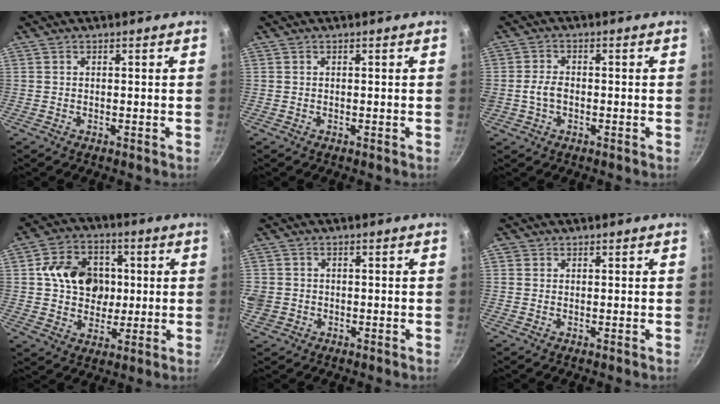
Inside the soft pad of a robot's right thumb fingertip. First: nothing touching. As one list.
[{"total": 0.0}, {"total": 3.8, "force": [-0.7, 2.7, 2.6], "torque": [-0.043, 0.014, -0.014]}, {"total": 13.7, "force": [1.8, 11.3, 7.5], "torque": [-0.091, 0.012, 0.026]}, {"total": 5.7, "force": [-0.5, 5.2, 2.2], "torque": [-0.053, 0.008, -0.003]}, {"total": 0.9, "force": [0.3, 0.9, 0.2], "torque": [0.002, 0.000, 0.000]}]